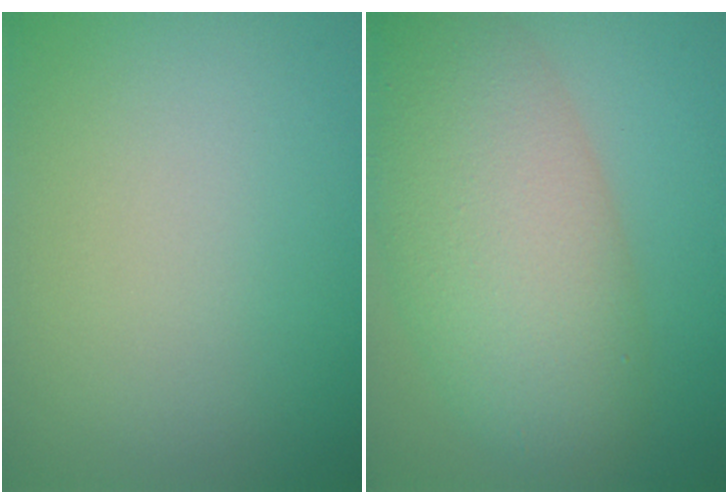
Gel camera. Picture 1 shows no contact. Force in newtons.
{"total": 9.9, "press": 9.9, "slide": 0.5}